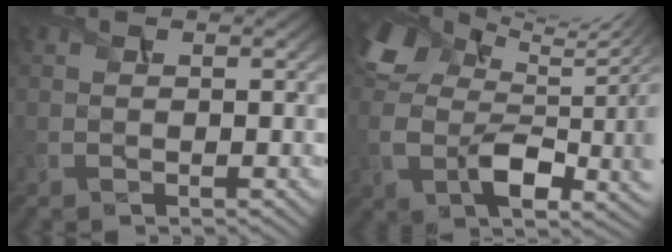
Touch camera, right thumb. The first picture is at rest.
{"total": 13.4, "force": [3.3, 8.3, 9.9], "torque": [-0.218, -0.025, 0.066]}